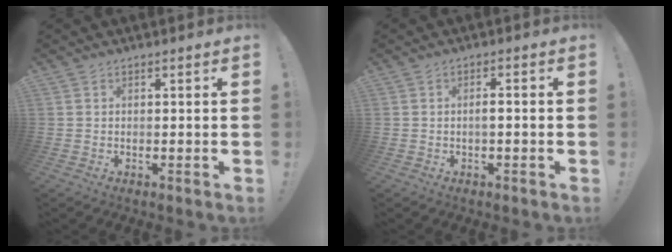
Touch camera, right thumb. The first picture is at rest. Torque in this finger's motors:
{"motor_torque": [0.00, -0.18, 0.15, 0.00, 0.06]}